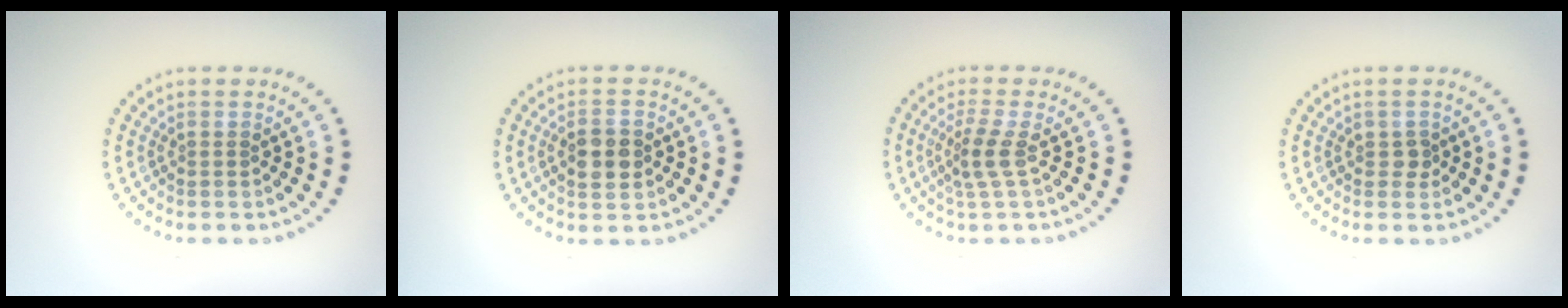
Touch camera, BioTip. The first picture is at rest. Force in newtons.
{"total": 3.0, "press": 3.0, "slide": 0.2}
{"total": 2.2, "press": 1.7, "slide": 1.4}
{"total": 0.9, "press": 0.8, "slide": 0.3}